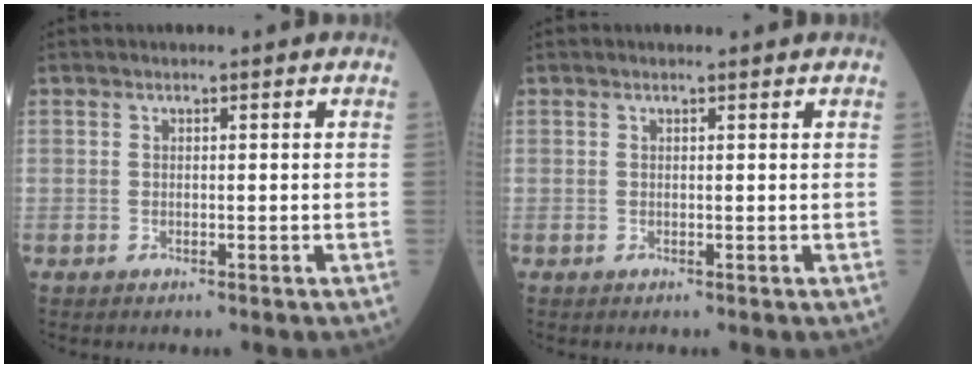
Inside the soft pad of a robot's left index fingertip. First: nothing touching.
{"total": 0.8, "force": [0.8, -0.1, 0.2], "torque": [-0.008, 0.003, 0.013]}